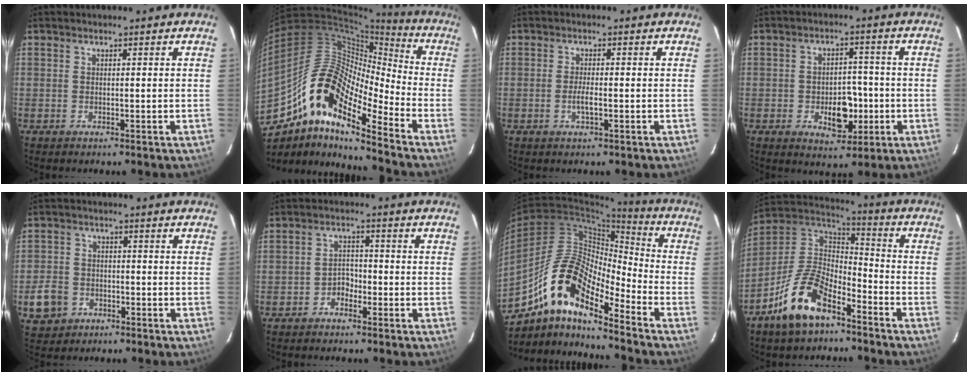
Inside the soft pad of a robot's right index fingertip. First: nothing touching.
{"total": 18.2, "force": [-11.4, 5.1, 13.2], "torque": [-0.219, -0.004, -0.234]}
{"total": 2.3, "force": [-0.8, 0.4, 2.2], "torque": [-0.043, -0.004, -0.015]}
{"total": 7.9, "force": [-2.2, 5.0, 5.7], "torque": [-0.100, 0.006, -0.019]}
{"total": 6.9, "force": [-3.1, 5.7, 2.4], "torque": [-0.072, 0.012, -0.050]}
{"total": 2.9, "force": [-2.0, 1.9, 1.0], "torque": [-0.023, 0.010, -0.032]}
{"total": 16.0, "force": [-10.9, 4.6, 10.8], "torque": [-0.187, 0.004, -0.218]}
{"total": 15.5, "force": [-9.7, 7.1, 9.8], "torque": [-0.212, 0.010, -0.182]}